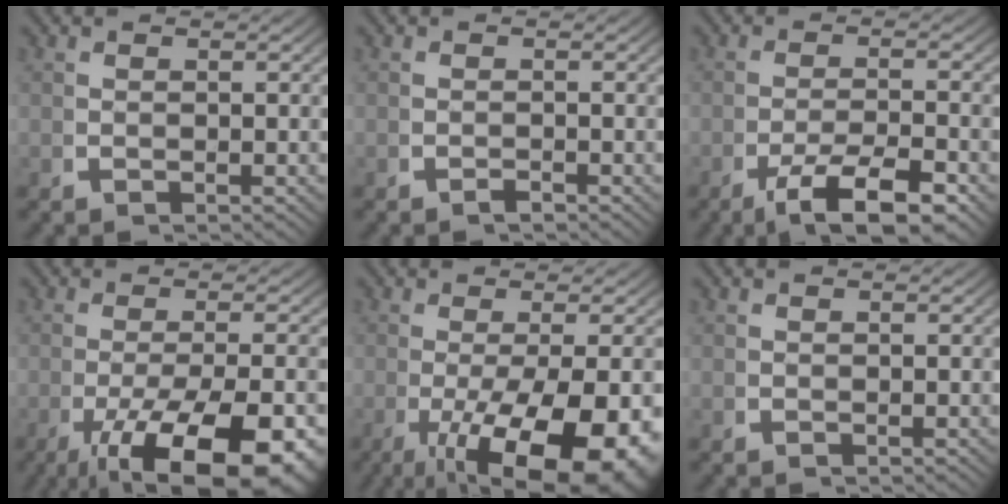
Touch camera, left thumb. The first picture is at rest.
{"total": 0.7, "force": [-0.6, 0.1, 0.2], "torque": [-0.005, -0.001, -0.012]}
{"total": 5.5, "force": [-2.7, 2.2, 4.2], "torque": [-0.076, -0.009, -0.038]}
{"total": 11.1, "force": [-4.4, 5.2, 8.7], "torque": [-0.155, -0.042, -0.042]}
{"total": 12.5, "force": [-4.3, 6.1, 10.0], "torque": [-0.181, -0.050, -0.033]}
{"total": 0.0}